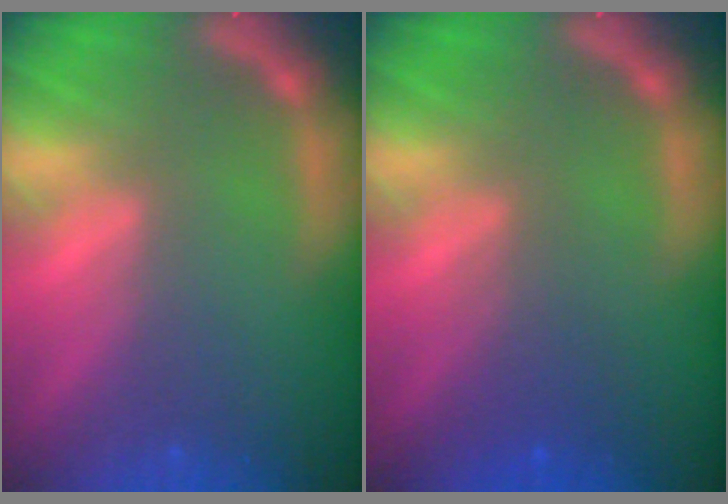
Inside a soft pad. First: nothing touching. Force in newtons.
{"total": 2.4}